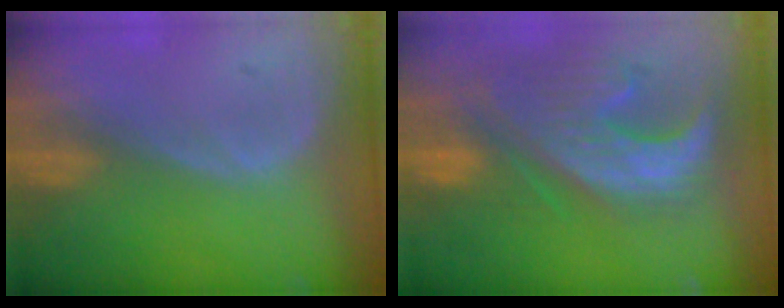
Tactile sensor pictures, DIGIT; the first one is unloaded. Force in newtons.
{"total": 12.3, "press": 11.1, "slide": 5.3}